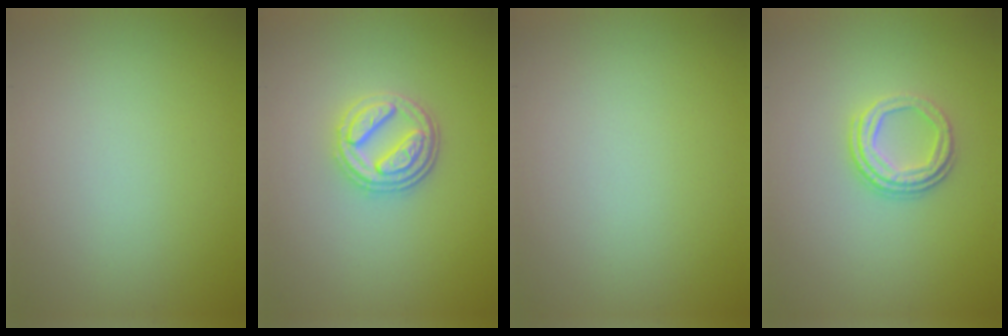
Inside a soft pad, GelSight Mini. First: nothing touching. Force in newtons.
{"total": 3.8, "press": 3.2, "slide": 2.1}
{"total": 0.0}
{"total": 3.0, "press": 2.4, "slide": 1.9}